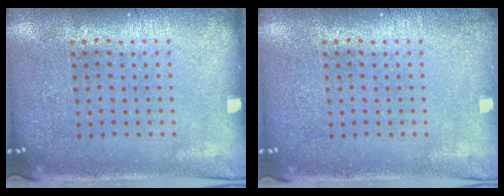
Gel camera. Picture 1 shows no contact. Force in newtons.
{"total": 0.7, "press": 0.7, "slide": 0.0}